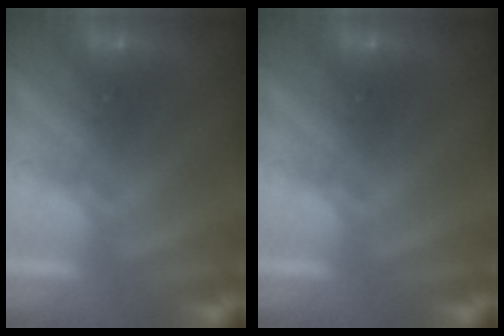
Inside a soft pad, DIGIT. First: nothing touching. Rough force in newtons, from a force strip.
{"total": 0.0}